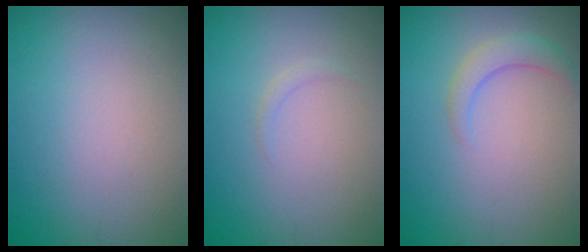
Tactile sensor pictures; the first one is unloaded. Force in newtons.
{"total": 0.7, "press": 0.7, "slide": 0.1}
{"total": 2.2, "press": 2.2, "slide": 0.3}